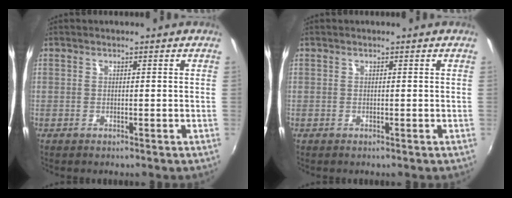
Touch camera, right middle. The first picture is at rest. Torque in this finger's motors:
{"motor_torque": [-0.19, -0.05, 0.01, -0.01]}